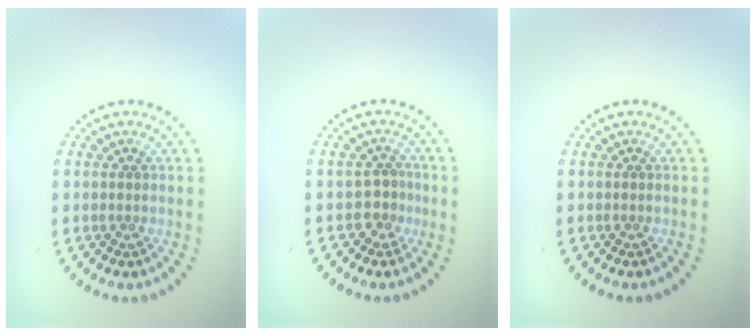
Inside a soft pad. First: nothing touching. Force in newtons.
{"total": 2.0, "press": 1.7, "slide": 1.1}
{"total": 0.0}